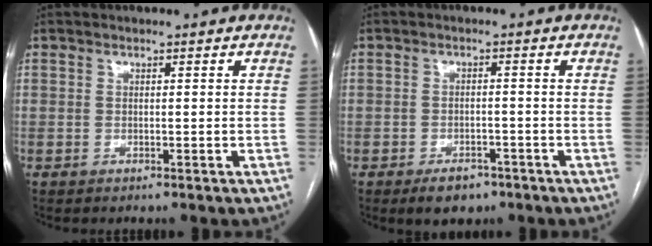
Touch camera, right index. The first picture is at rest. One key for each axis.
{"total": 4.4, "fx": -2.9, "fy": 2.6, "fz": 2.0, "tx": -0.030, "ty": 0.000, "tz": -0.038}